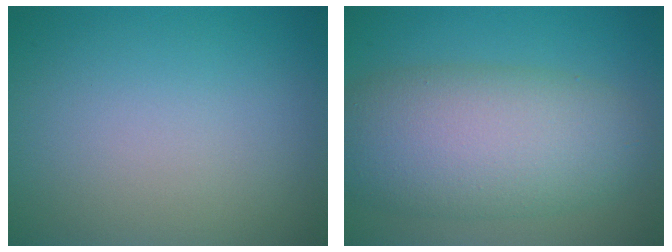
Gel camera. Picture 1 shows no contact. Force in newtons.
{"total": 9.5, "press": 9.5, "slide": 0.4}